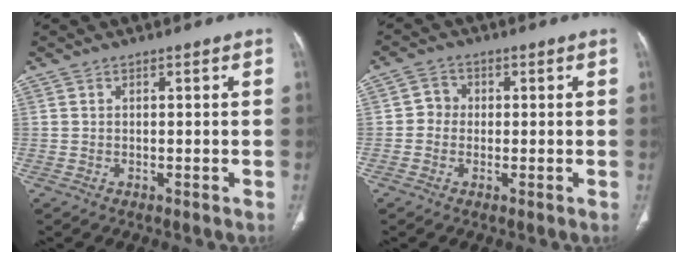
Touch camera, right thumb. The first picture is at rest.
{"total": 3.2, "force": [-0.2, 3.0, 1.0], "torque": [0.003, 0.009, -0.011]}